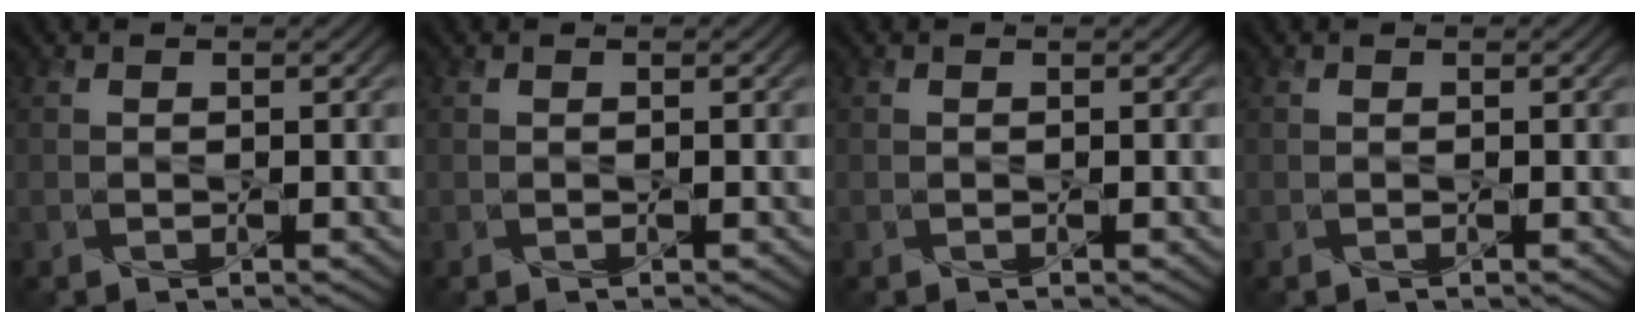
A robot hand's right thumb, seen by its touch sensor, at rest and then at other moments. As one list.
[{"total": 0.0}, {"total": 0.0}, {"total": 0.0}]